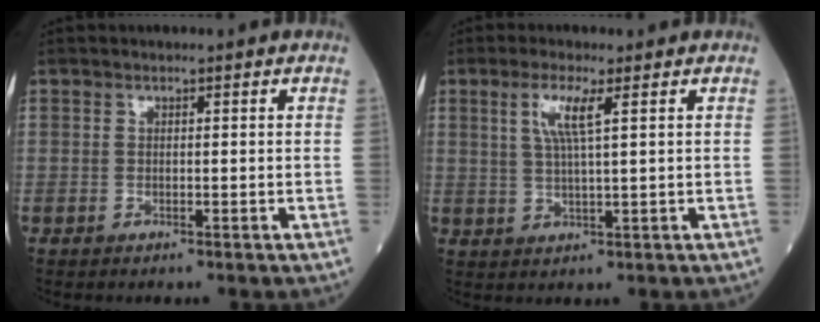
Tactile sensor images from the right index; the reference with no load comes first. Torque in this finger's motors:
{"motor_torque": [0.67, 0.29, 0.39, 0.11]}